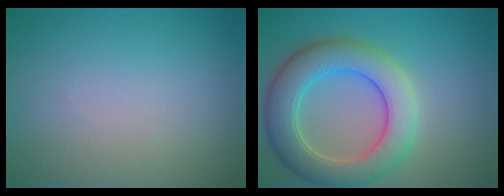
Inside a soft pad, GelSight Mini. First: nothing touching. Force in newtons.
{"total": 7.2, "press": 7.2, "slide": 0.5}